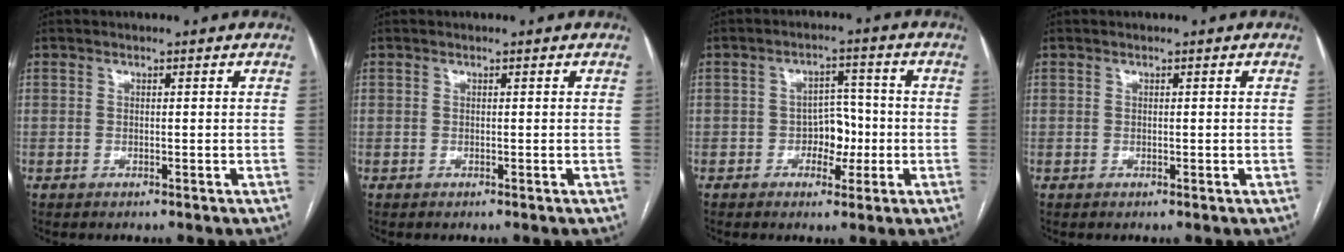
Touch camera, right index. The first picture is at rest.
{"total": 0.0}
{"total": 4.9, "force": [-1.3, 3.2, 3.5], "torque": [-0.047, 0.013, -0.019]}
{"total": 0.0}